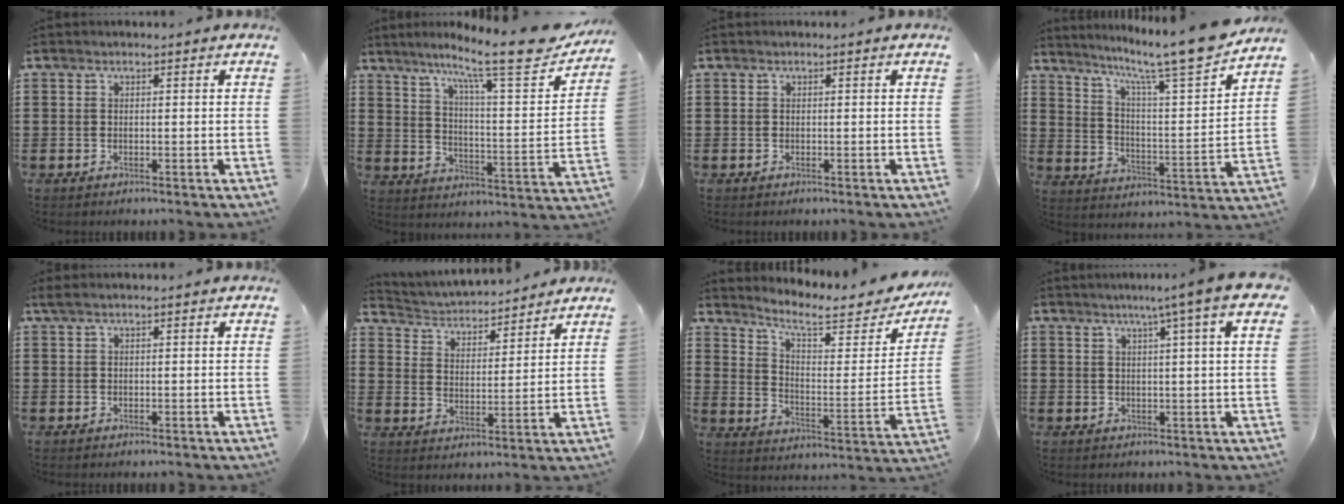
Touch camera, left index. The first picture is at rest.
{"total": 12.6, "force": [10.0, 0.6, 7.5], "torque": [-0.143, -0.072, 0.154]}
{"total": 0.0}
{"total": 10.1, "force": [8.9, -0.1, 4.9], "torque": [-0.106, -0.072, 0.136]}
{"total": 0.7, "force": [0.3, 0.1, 0.7], "torque": [-0.013, 0.000, 0.005]}
{"total": 3.4, "force": [3.4, 0.6, 0.1], "torque": [-0.025, -0.028, 0.052]}
{"total": 7.1, "force": [5.9, 1.4, 3.7], "torque": [-0.086, -0.044, 0.094]}
{"total": 6.1, "force": [3.2, -0.7, 5.1], "torque": [-0.096, -0.006, 0.048]}